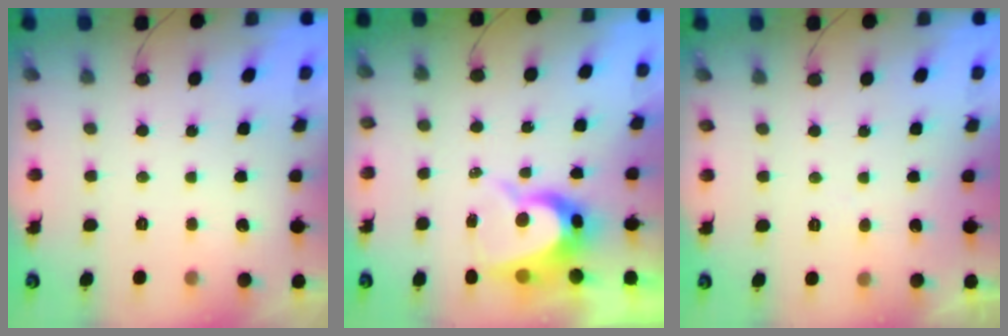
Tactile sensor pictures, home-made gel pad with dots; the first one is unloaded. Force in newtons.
{"total": 9.0, "press": 9.0, "slide": 0.6}
{"total": 2.3, "press": 2.3, "slide": 0.2}